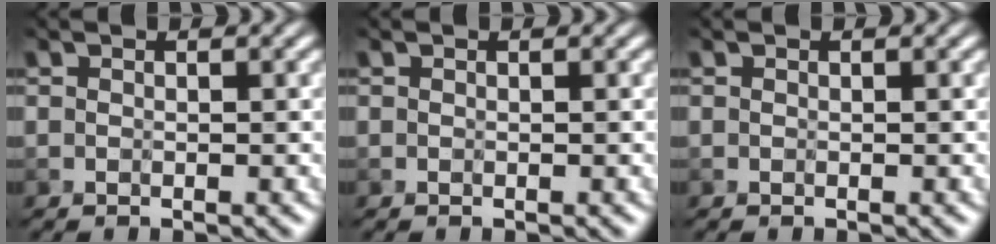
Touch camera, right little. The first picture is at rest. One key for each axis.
{"total": 0.0}
{"total": 0.0}